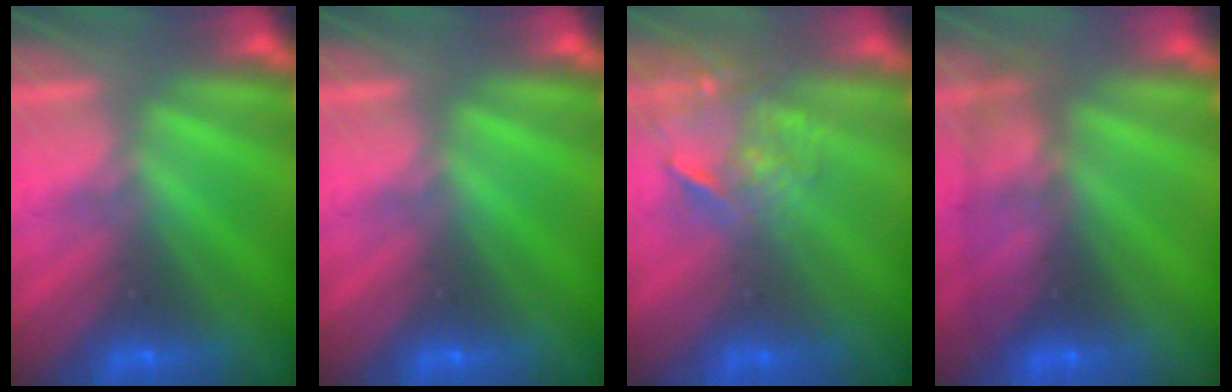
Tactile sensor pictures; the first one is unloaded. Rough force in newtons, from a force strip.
{"total": 0.0}
{"total": 3.7}
{"total": 10.8}